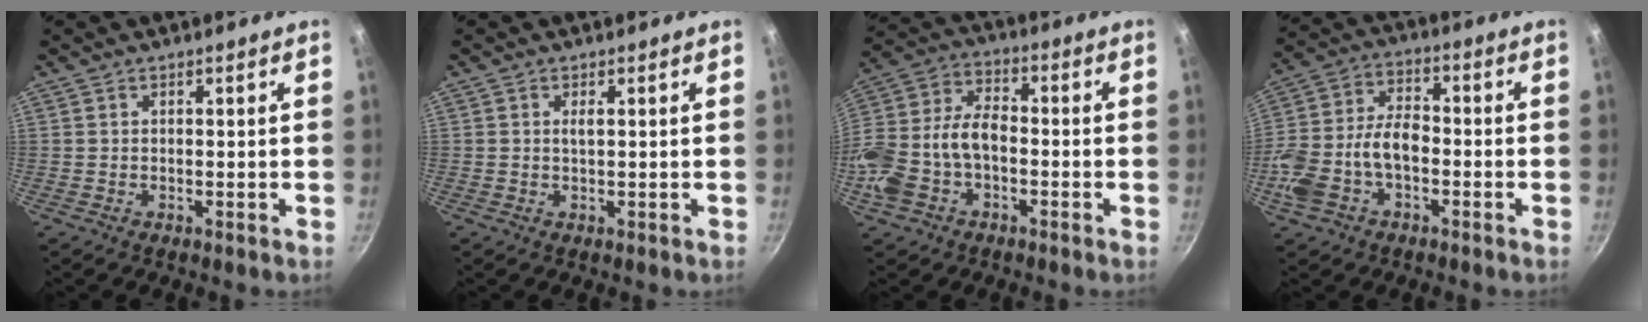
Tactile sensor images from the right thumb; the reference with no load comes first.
{"total": 1.2, "force": [0.3, 0.3, 1.1], "torque": [-0.021, 0.000, 0.006]}
{"total": 15.2, "force": [-3.7, 10.0, 10.8], "torque": [-0.213, 0.044, -0.077]}
{"total": 13.2, "force": [-3.7, 8.0, 9.8], "torque": [-0.184, 0.041, -0.079]}